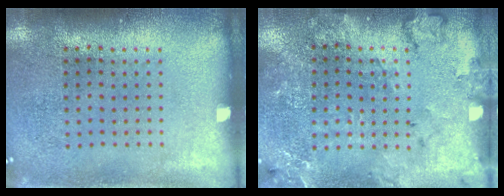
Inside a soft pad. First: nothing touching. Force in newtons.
{"total": 1.8, "press": 1.7, "slide": 0.4}